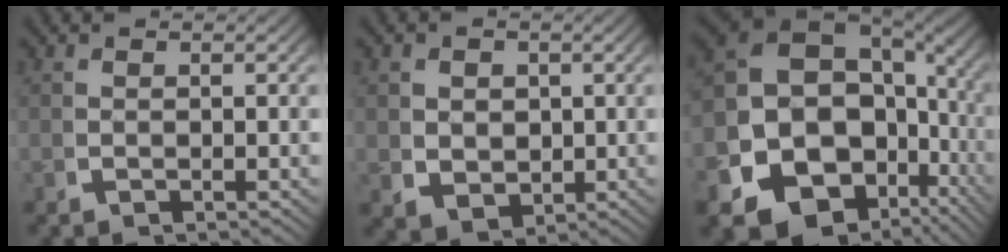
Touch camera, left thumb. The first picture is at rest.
{"total": 4.3, "force": [0.1, 3.6, 2.3], "torque": [-0.051, -0.027, 0.019]}
{"total": 19.6, "force": [-3.4, 14.7, 12.5], "torque": [-0.249, -0.071, -0.037]}